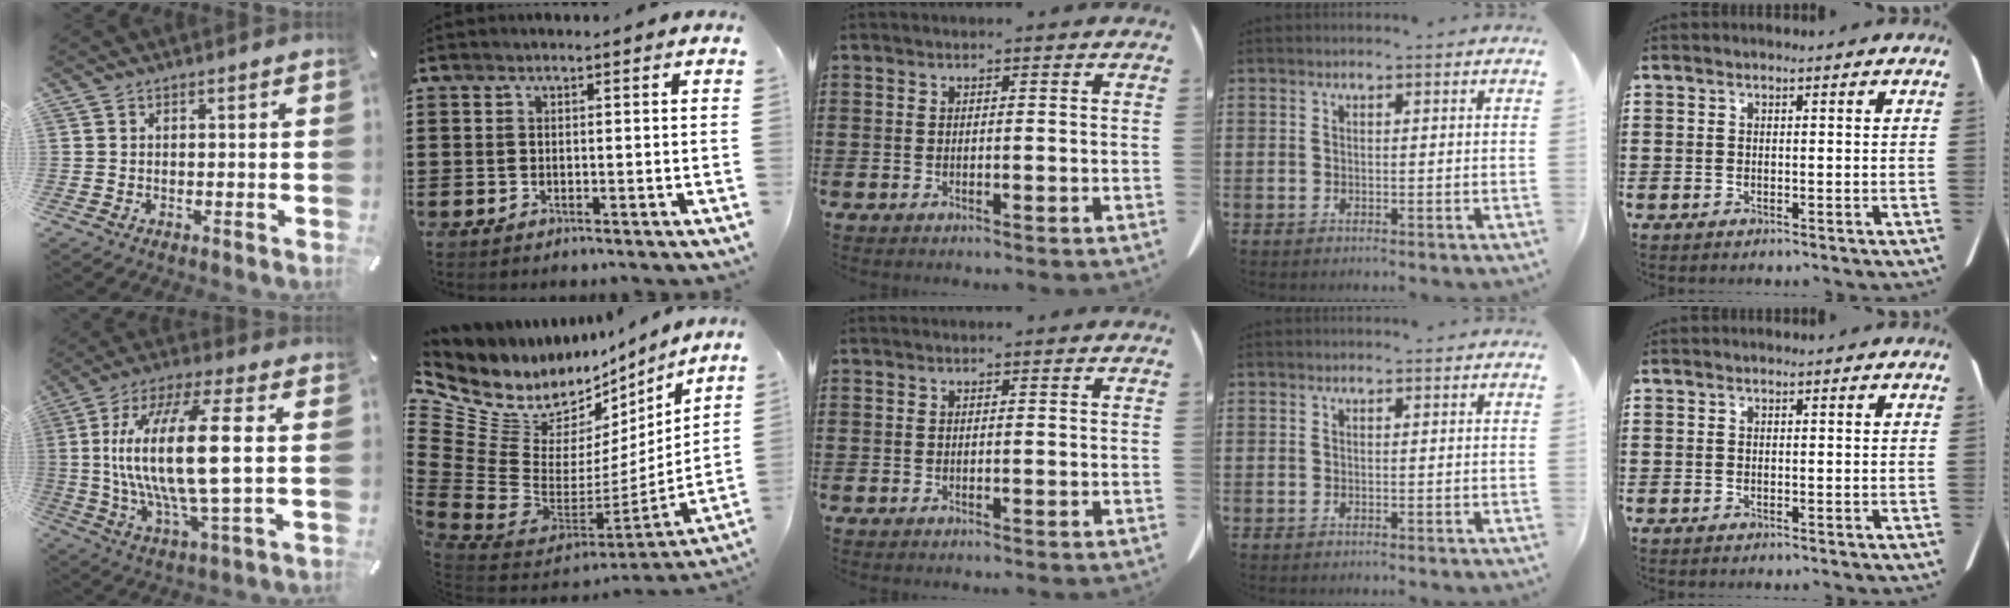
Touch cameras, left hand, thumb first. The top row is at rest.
{"thumb": {"total": 20.4, "force": [1.5, 5.2, 19.7], "torque": [-0.418, -0.014, 0.007]}, "index": {"total": 9.0, "force": [5.7, 5.9, 3.7], "torque": [-0.117, -0.069, 0.100]}}